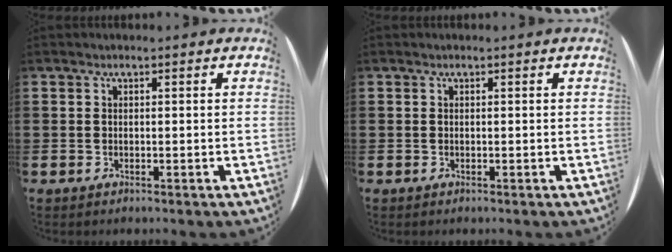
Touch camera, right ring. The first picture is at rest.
{"total": 0.0}